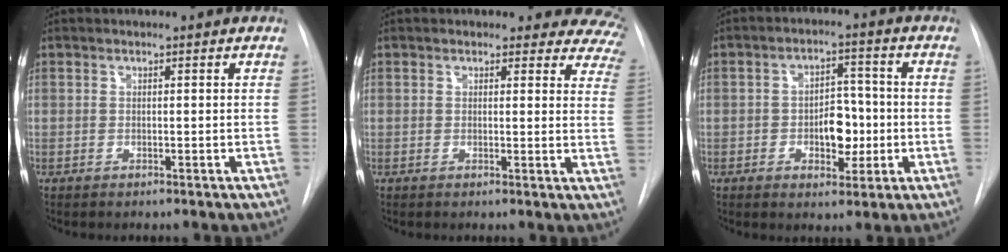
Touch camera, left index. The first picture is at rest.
{"total": 11.5, "force": [10.5, 4.5, 1.3], "torque": [0.038, -0.042, 0.070]}
{"total": 6.5, "force": [-1.2, 3.8, 5.1], "torque": [-0.074, 0.014, -0.014]}